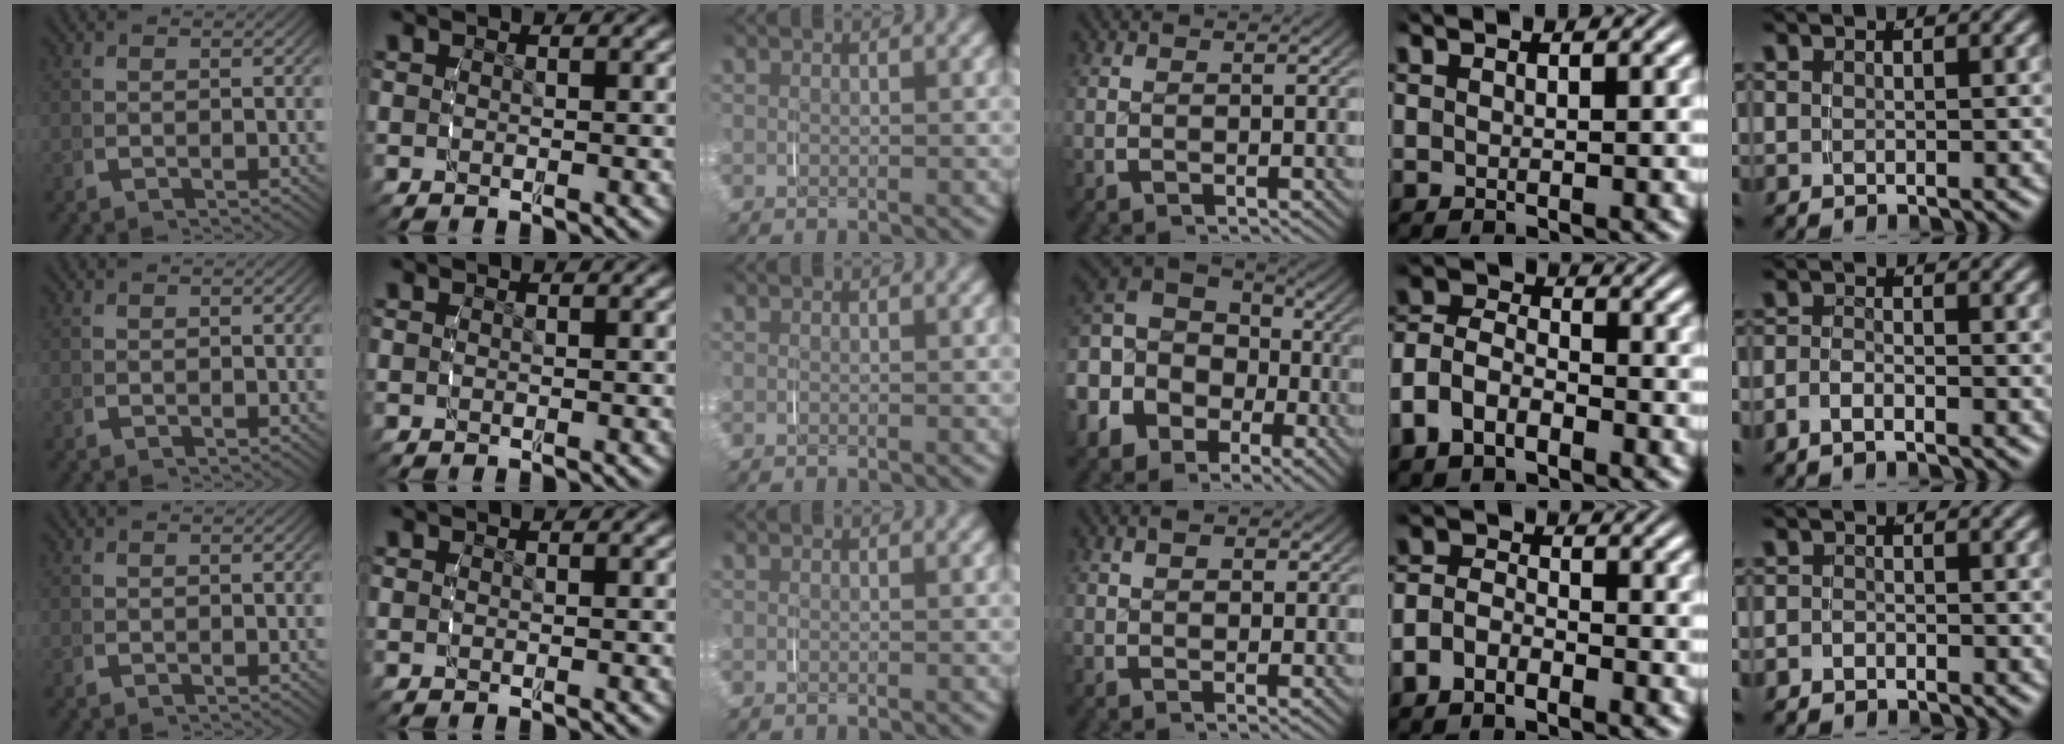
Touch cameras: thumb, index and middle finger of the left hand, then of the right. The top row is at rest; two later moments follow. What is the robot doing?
{"motion": "grasp_and_lifting", "object": "scarf"}